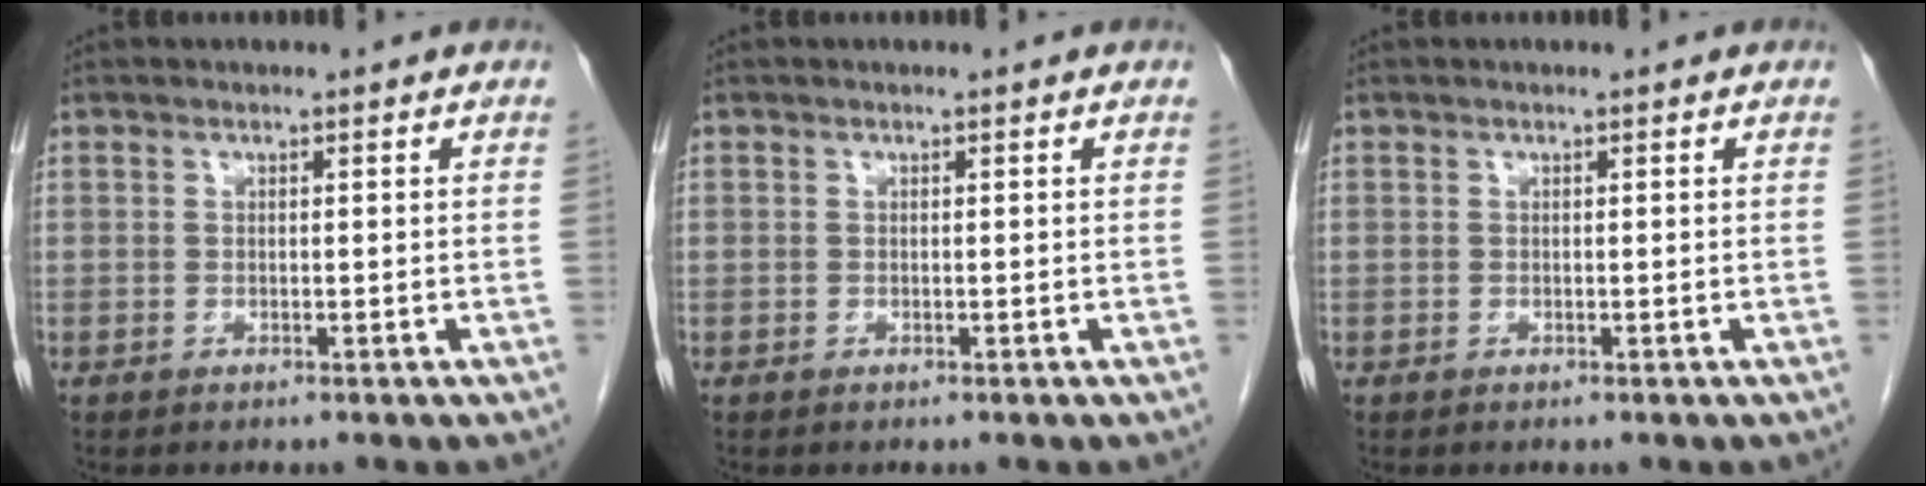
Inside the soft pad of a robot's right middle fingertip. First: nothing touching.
{"total": 0.0}
{"total": 0.0}